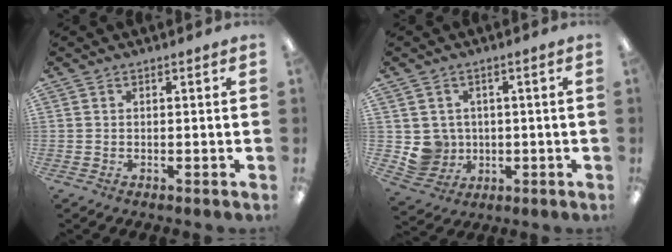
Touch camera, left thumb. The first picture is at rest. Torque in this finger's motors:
{"motor_torque": [-0.12, 0.24, 0.00, -0.05, 0.00]}